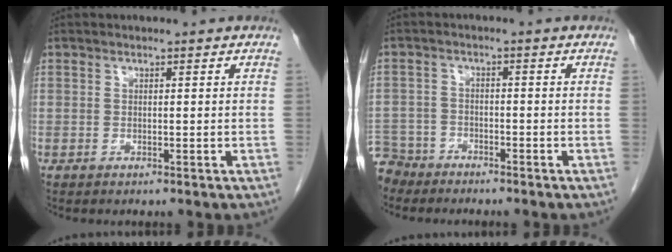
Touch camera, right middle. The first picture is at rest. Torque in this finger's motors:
{"motor_torque": [0.16, -0.17, 0.02, -0.02]}